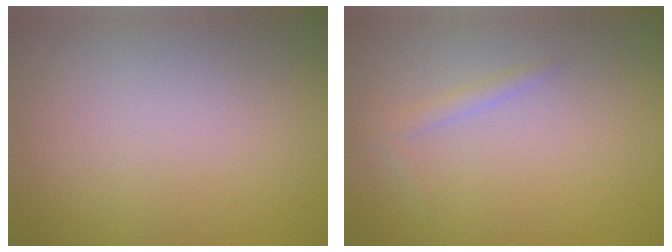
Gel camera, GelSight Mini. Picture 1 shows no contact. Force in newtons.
{"total": 1.1, "press": 1.1, "slide": 0.0}